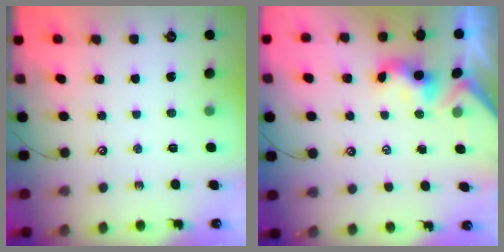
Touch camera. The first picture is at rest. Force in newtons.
{"total": 1.0, "press": 0.9, "slide": 0.5}